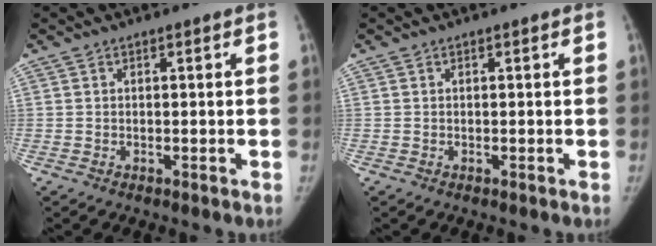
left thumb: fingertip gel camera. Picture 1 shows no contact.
{"total": 0.0}